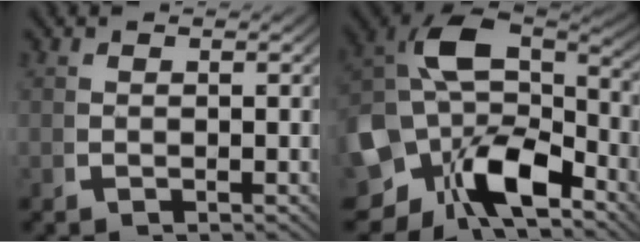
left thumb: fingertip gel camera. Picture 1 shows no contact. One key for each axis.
{"total": 16.0, "fx": -0.4, "fy": 11.5, "fz": 11.0, "tx": -0.266, "ty": -0.061, "tz": 0.006}